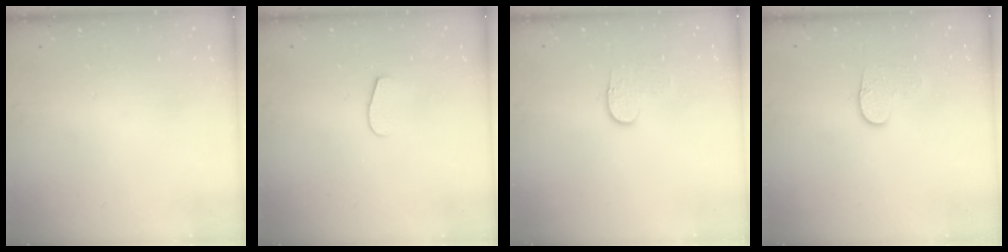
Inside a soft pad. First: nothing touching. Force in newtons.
{"total": 7.5, "press": 7.5, "slide": 0.6}
{"total": 3.6, "press": 3.6, "slide": 0.4}
{"total": 7.0, "press": 7.0, "slide": 0.7}